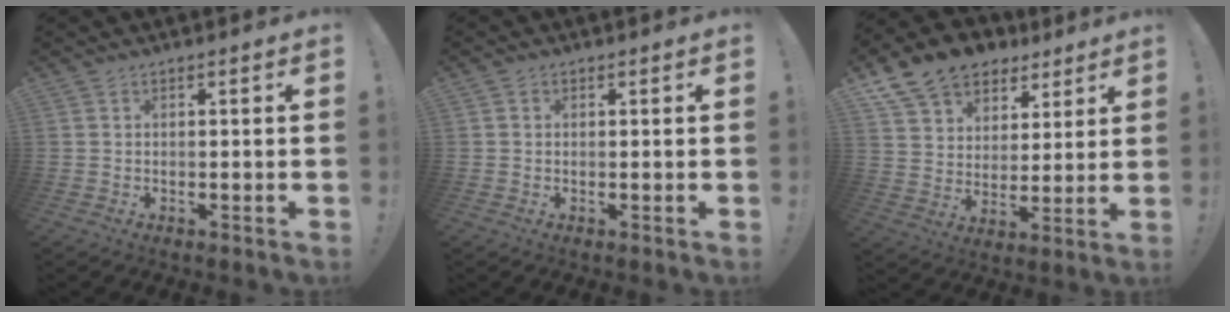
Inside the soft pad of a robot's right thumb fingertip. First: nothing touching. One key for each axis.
{"total": 0.8, "fx": 0.1, "fy": 0.7, "fz": 0.1, "tx": 0.004, "ty": -0.001, "tz": 0.001}
{"total": 13.8, "fx": 9.5, "fy": 9.0, "fz": 4.4, "tx": -0.077, "ty": -0.063, "tz": 0.179}